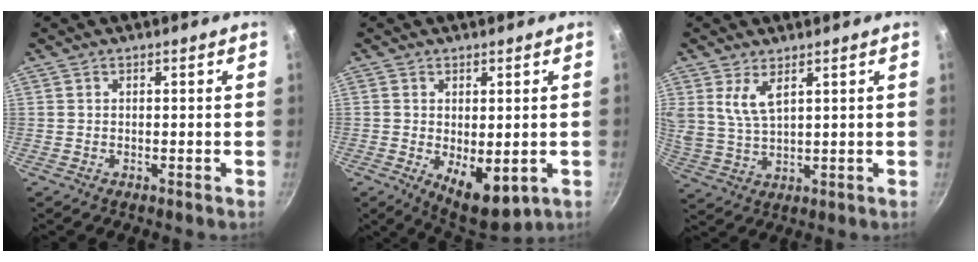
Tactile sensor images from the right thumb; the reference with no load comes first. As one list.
[{"total": 8.6, "force": [-1.2, 4.4, 7.3], "torque": [-0.090, -0.017, -0.004]}, {"total": 5.7, "force": [2.8, 2.5, 4.3], "torque": [-0.081, -0.026, 0.063]}]